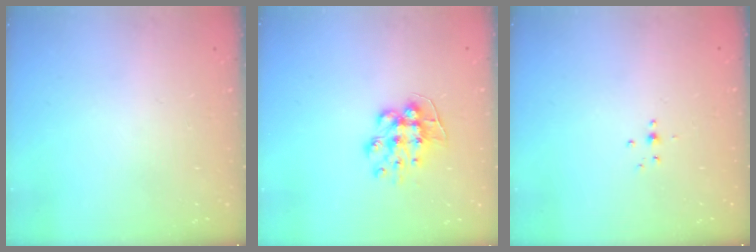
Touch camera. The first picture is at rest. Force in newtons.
{"total": 9.0, "press": 9.0, "slide": 0.3}
{"total": 2.7, "press": 2.6, "slide": 0.9}